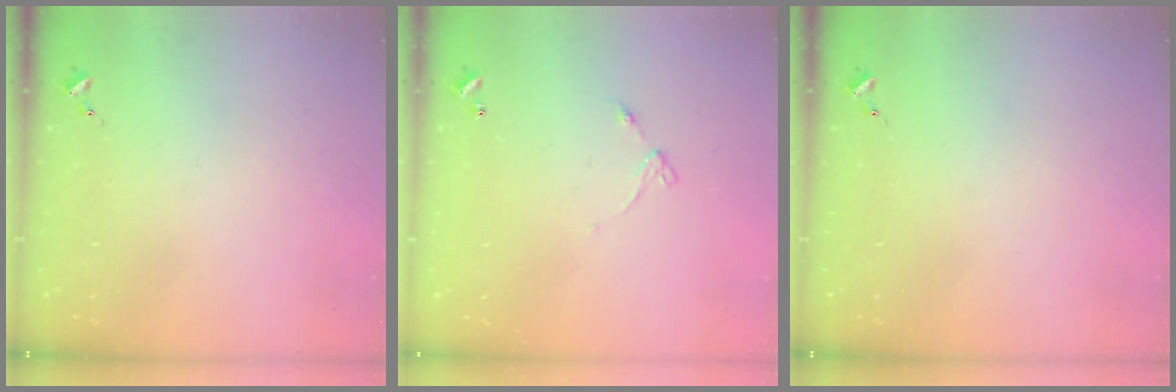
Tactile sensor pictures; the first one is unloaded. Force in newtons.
{"total": 5.9, "press": 5.9, "slide": 0.6}
{"total": 0.0}